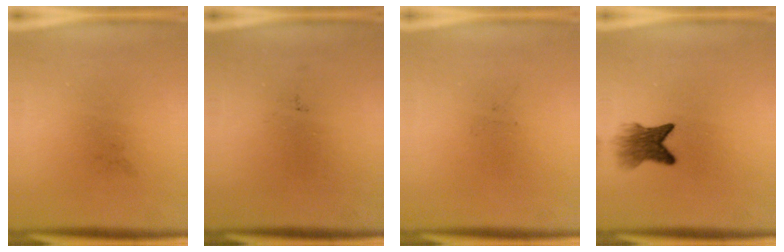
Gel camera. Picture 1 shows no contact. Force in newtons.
{"total": 0.0}
{"total": 0.0}
{"total": 4.8}